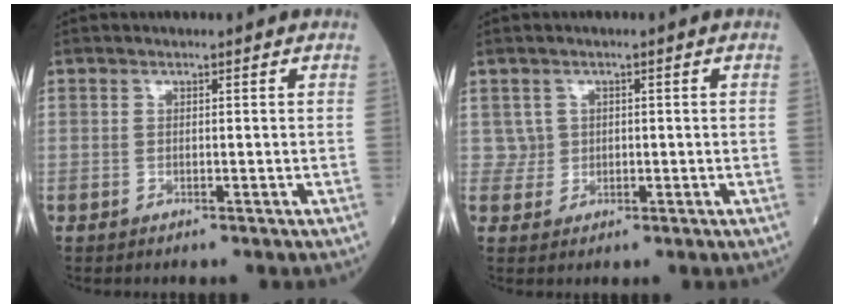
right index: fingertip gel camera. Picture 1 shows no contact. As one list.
[{"total": 1.9, "force": [0.5, 1.8, -0.1], "torque": [0.010, 0.003, 0.007]}]